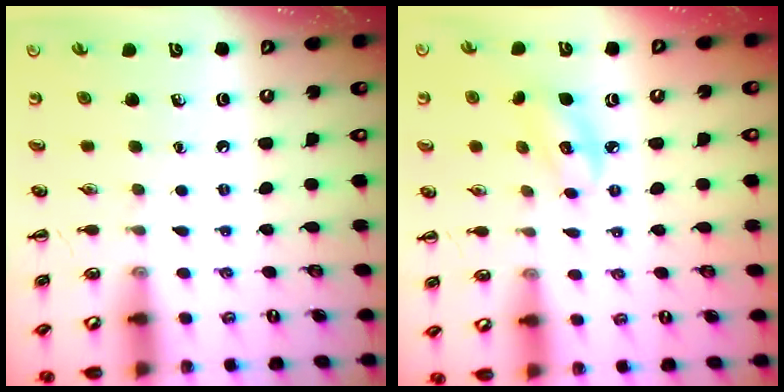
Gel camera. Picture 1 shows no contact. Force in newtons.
{"total": 5.5, "press": 5.4, "slide": 0.6}